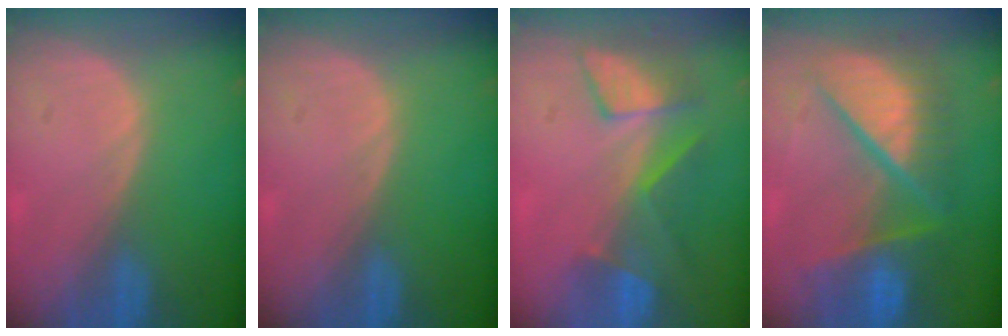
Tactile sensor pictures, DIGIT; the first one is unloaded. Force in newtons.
{"total": 0.0}
{"total": 8.1, "press": 7.0, "slide": 3.9}
{"total": 11.1, "press": 11.0, "slide": 1.3}